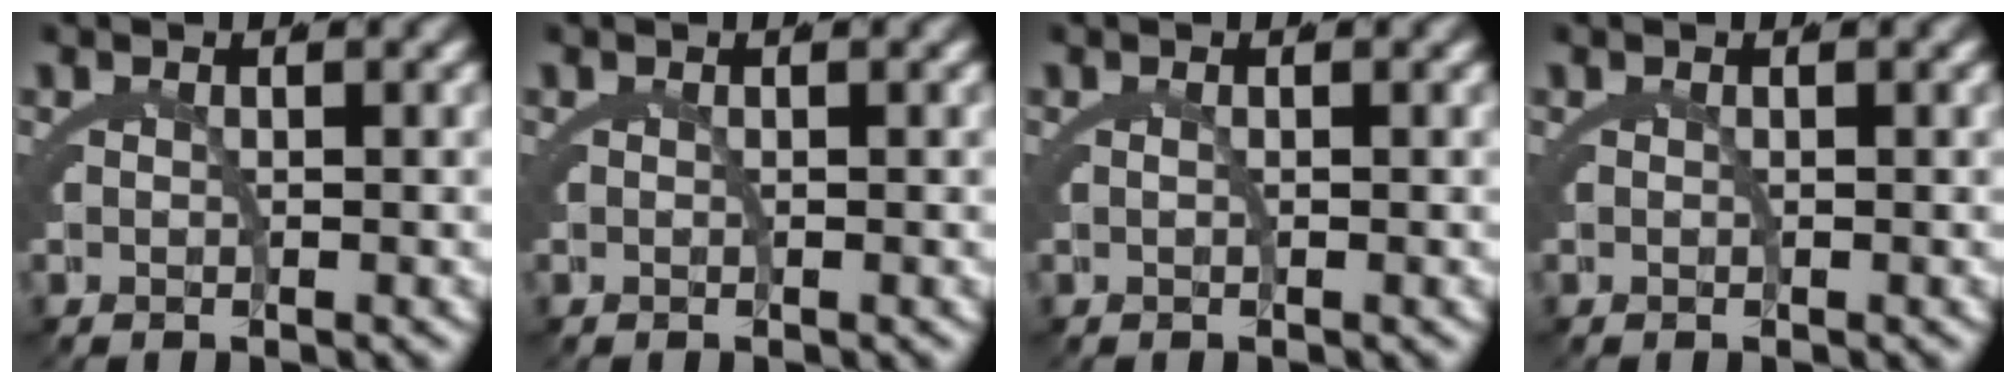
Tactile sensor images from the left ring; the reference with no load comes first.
{"total": 0.0}
{"total": 0.6, "force": [0.0, -0.6, 0.2], "torque": [-0.008, -0.002, 0.001]}
{"total": 0.0}